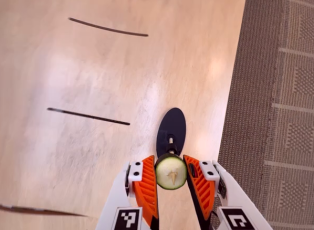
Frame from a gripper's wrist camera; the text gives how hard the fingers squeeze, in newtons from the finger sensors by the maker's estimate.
{"total": 8.5, "left": 8.4, "right": 8.6}